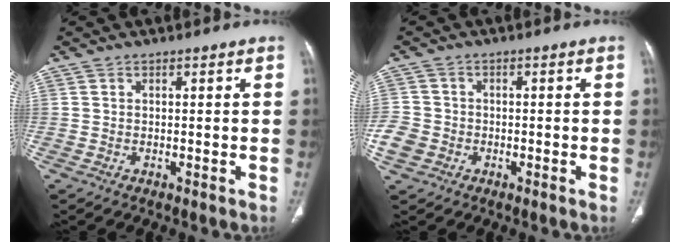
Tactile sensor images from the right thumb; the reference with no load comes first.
{"total": 5.1, "force": [-1.8, 4.5, 1.6], "torque": [-0.033, 0.013, -0.035]}